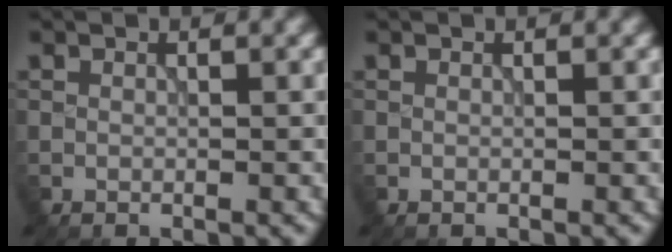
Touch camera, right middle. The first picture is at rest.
{"total": 0.0}